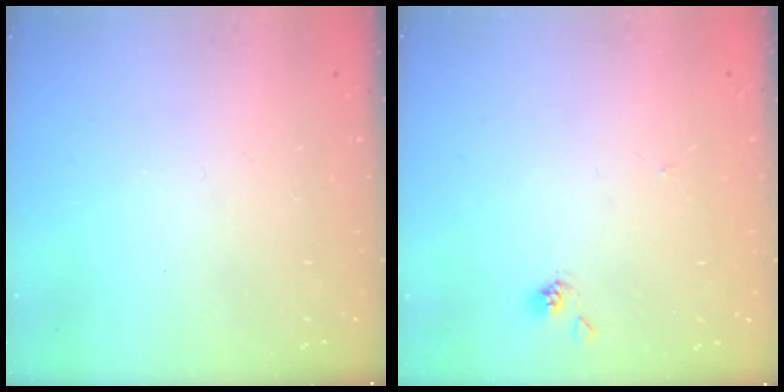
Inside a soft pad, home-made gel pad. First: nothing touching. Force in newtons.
{"total": 1.8, "press": 1.8, "slide": 0.1}